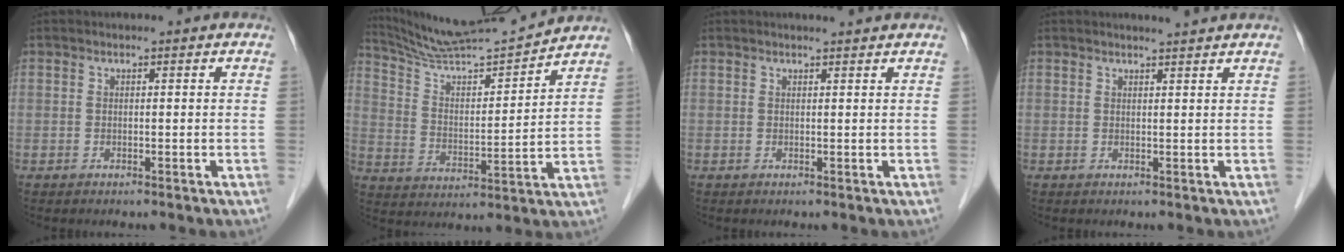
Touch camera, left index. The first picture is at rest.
{"total": 14.2, "force": [13.7, -1.4, 3.2], "torque": [-0.073, -0.007, 0.240]}
{"total": 1.8, "force": [1.7, -0.4, 0.5], "torque": [-0.011, 0.001, 0.024]}
{"total": 2.1, "force": [2.0, -0.6, 0.6], "torque": [-0.011, -0.003, 0.029]}